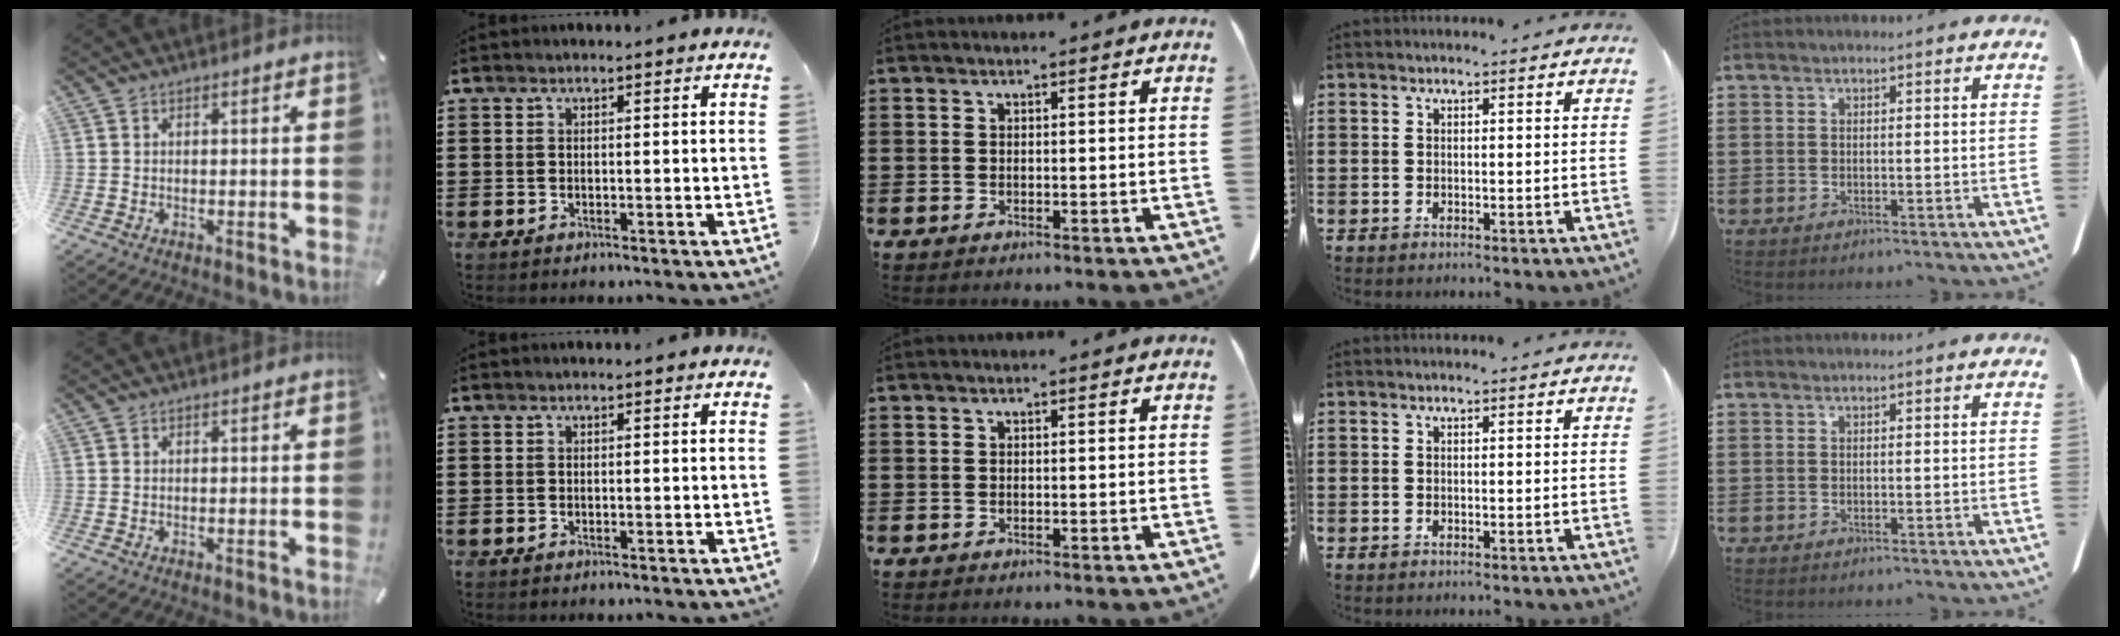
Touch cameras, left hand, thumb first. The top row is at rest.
{}